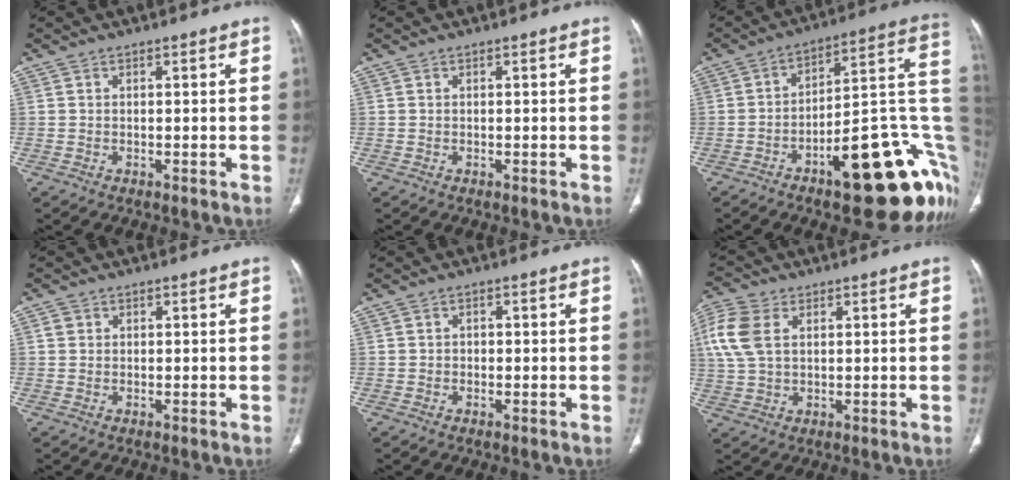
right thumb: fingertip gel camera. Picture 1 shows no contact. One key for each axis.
{"total": 0.0}
{"total": 26.1, "fx": -8.6, "fy": 9.3, "fz": 22.8, "tx": -0.215, "ty": 0.056, "tz": -0.110}
{"total": 1.0, "fx": 0.3, "fy": 0.9, "fz": 0.3, "tx": 0.000, "ty": 0.001, "tz": 0.004}
{"total": 0.9, "fx": -0.2, "fy": 0.8, "fz": 0.3, "tx": 0.001, "ty": 0.003, "tz": -0.006}
{"total": 9.1, "fx": 2.5, "fy": 5.8, "fz": 6.6, "tx": -0.160, "ty": 0.010, "tz": 0.050}